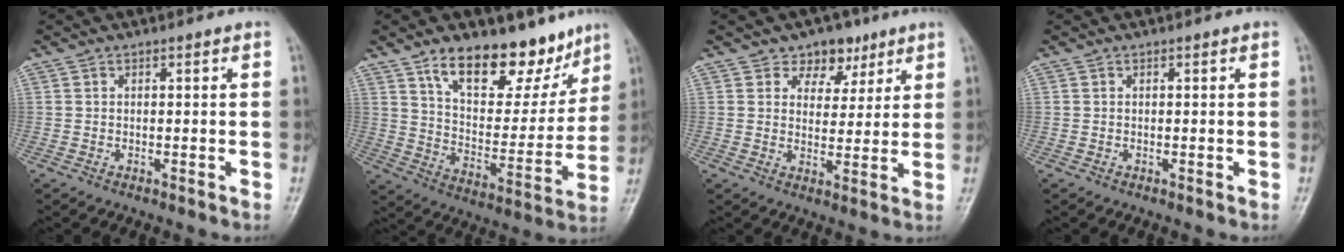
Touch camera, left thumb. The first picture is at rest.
{"total": 18.3, "force": [12.6, 8.9, 9.9], "torque": [-0.084, -0.075, 0.206]}
{"total": 6.4, "force": [4.1, 4.6, 1.8], "torque": [0.009, -0.017, 0.062]}
{"total": 0.0}